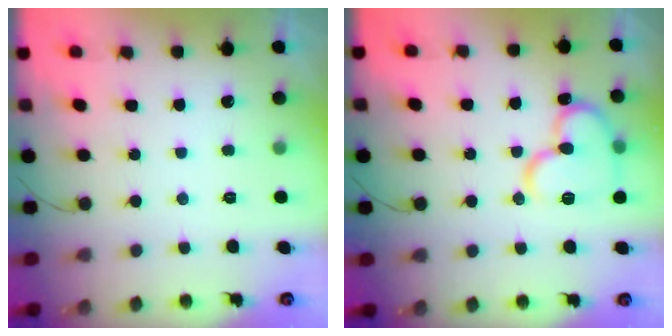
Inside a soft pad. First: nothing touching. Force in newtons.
{"total": 14.5, "press": 14.3, "slide": 2.1}